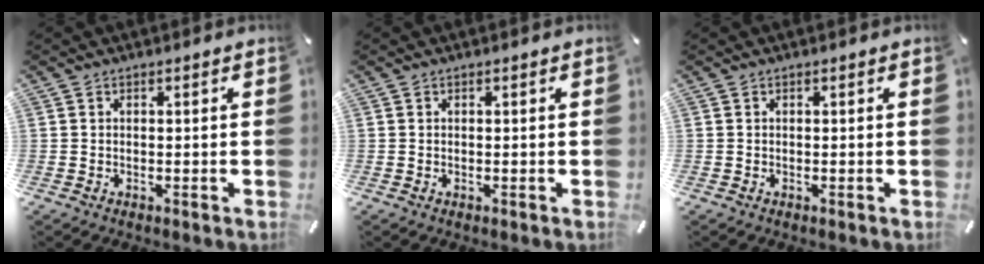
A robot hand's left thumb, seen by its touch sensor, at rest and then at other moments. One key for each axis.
{"total": 0.0}
{"total": 0.0}